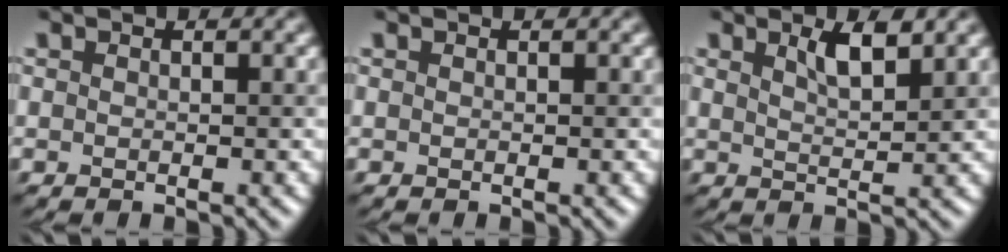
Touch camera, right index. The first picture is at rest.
{"total": 0.0}
{"total": 2.6, "force": [1.7, 0.6, 1.9], "torque": [-0.029, 0.002, 0.030]}